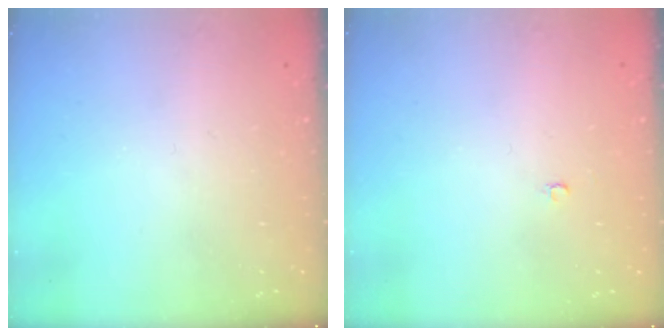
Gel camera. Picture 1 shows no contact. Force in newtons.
{"total": 2.1, "press": 2.1, "slide": 0.2}